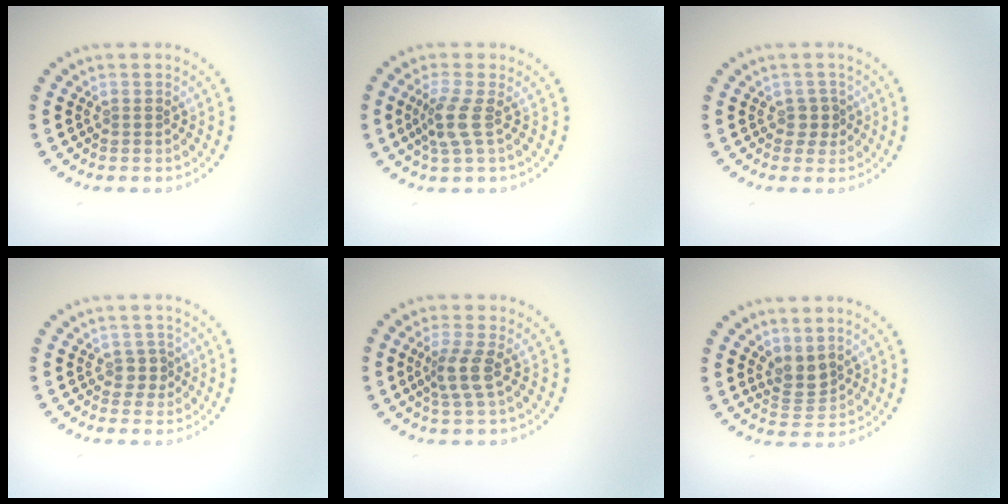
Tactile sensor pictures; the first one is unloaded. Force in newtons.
{"total": 2.5, "press": 2.0, "slide": 1.5}
{"total": 1.5, "press": 1.2, "slide": 0.9}
{"total": 1.5, "press": 1.2, "slide": 0.9}
{"total": 2.6, "press": 2.0, "slide": 1.7}
{"total": 2.4, "press": 2.0, "slide": 1.3}